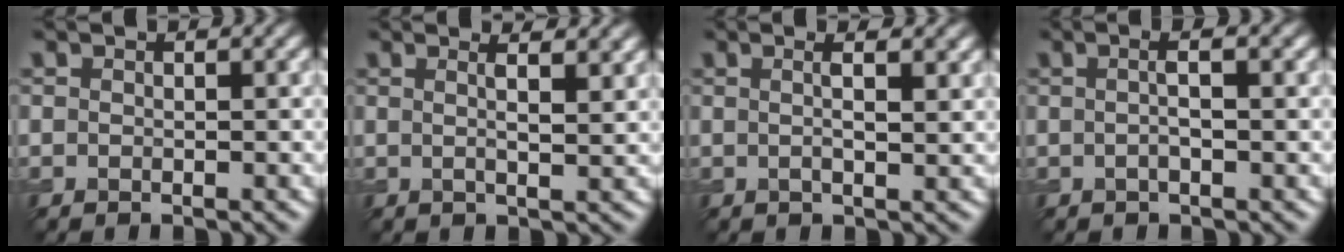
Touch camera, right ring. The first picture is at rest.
{"total": 3.9, "force": [2.1, 1.4, 3.0], "torque": [-0.036, 0.027, 0.013]}
{"total": 2.7, "force": [1.3, 0.9, 2.2], "torque": [-0.034, 0.015, 0.007]}
{"total": 1.2, "force": [0.3, 0.1, 1.2], "torque": [-0.031, 0.003, 0.010]}